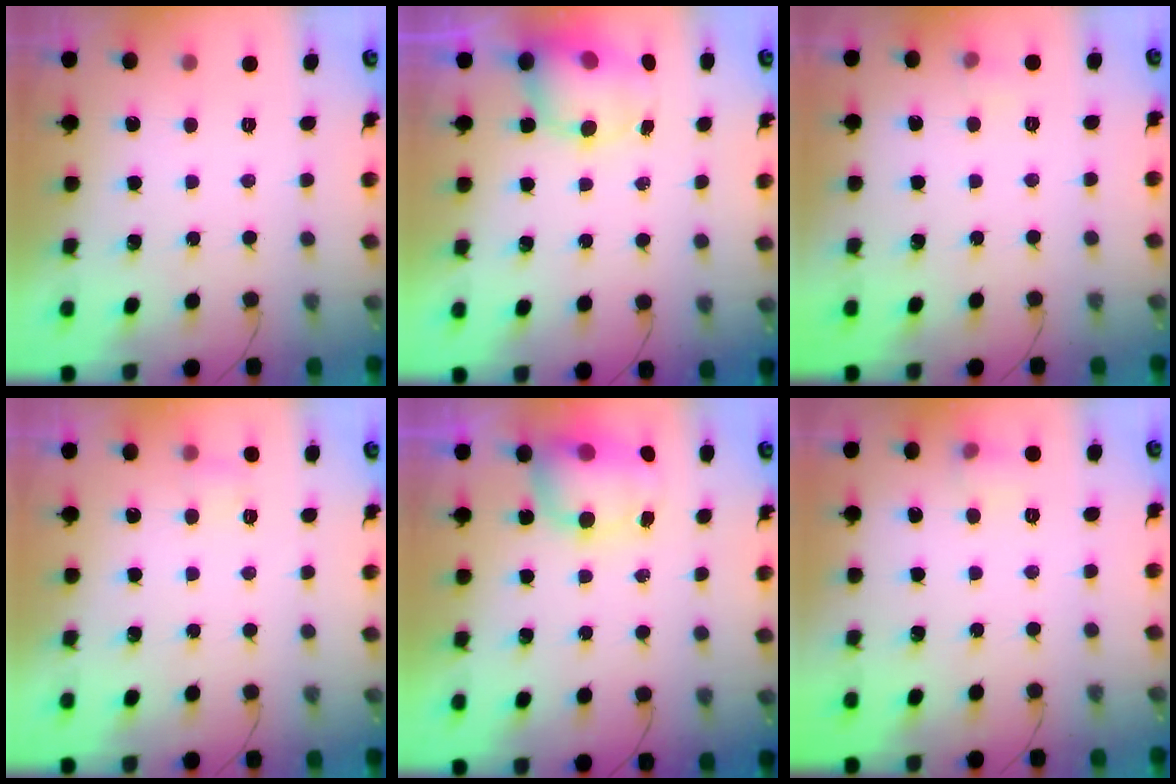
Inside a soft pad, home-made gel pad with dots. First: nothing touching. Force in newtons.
{"total": 6.7, "press": 6.7, "slide": 0.9}
{"total": 3.4, "press": 3.2, "slide": 1.0}
{"total": 7.3, "press": 2.9, "slide": 6.7}
{"total": 9.8, "press": 8.3, "slide": 5.3}
{"total": 5.6, "press": 5.3, "slide": 1.8}